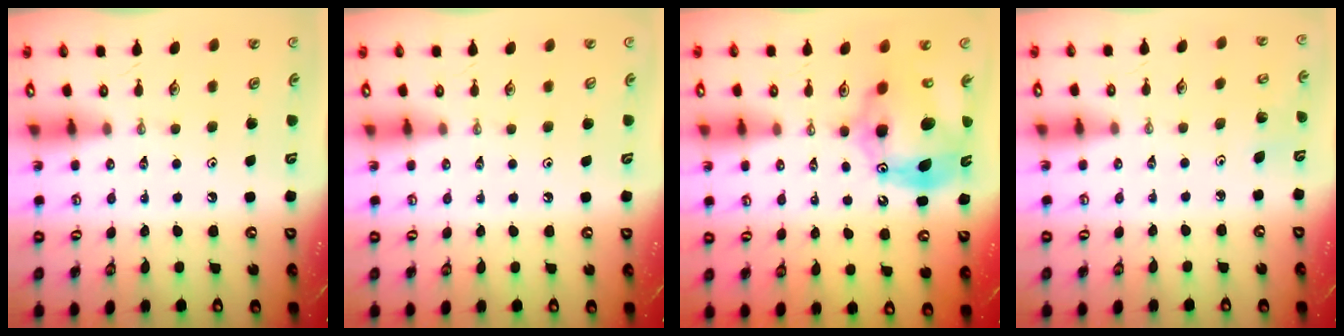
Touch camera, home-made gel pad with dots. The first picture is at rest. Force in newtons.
{"total": 1.1, "press": 0.0, "slide": 1.1}
{"total": 15.7, "press": 15.6, "slide": 1.5}
{"total": 2.3, "press": 2.3, "slide": 0.2}